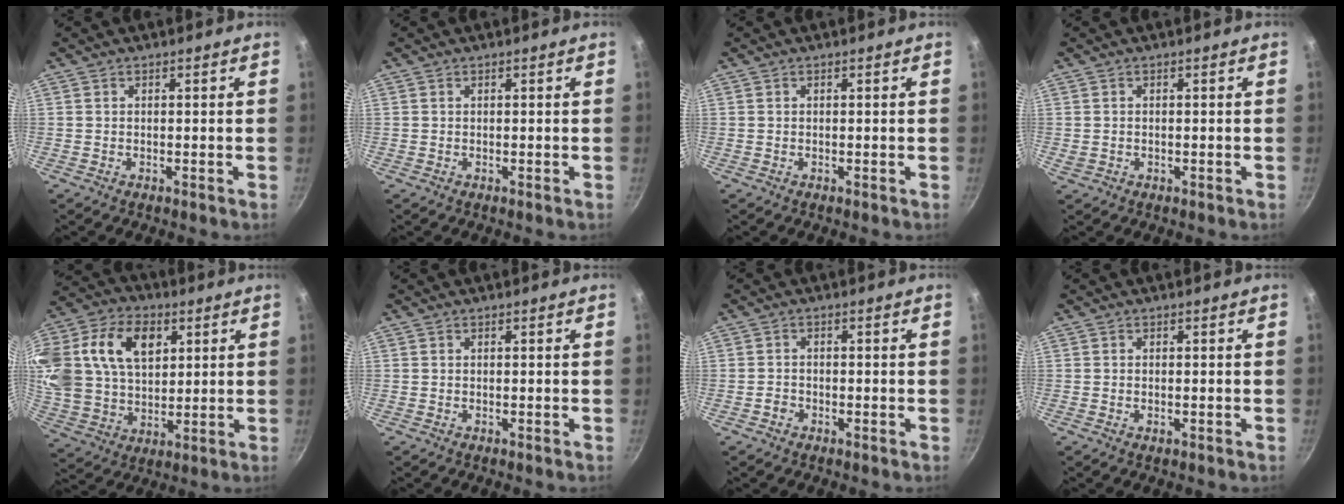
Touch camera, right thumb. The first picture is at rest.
{"total": 0.0}
{"total": 0.0}
{"total": 0.8, "force": [0.0, 0.7, 0.4], "torque": [-0.006, 0.002, 0.001]}
{"total": 27.2, "force": [9.4, 18.6, 17.4], "torque": [-0.373, 0.024, 0.169]}
{"total": 0.0}
{"total": 1.4, "force": [-0.9, 1.0, 0.4], "torque": [-0.005, 0.008, -0.018]}
{"total": 0.8, "force": [-0.2, 0.4, 0.6], "torque": [-0.011, 0.000, -0.003]}